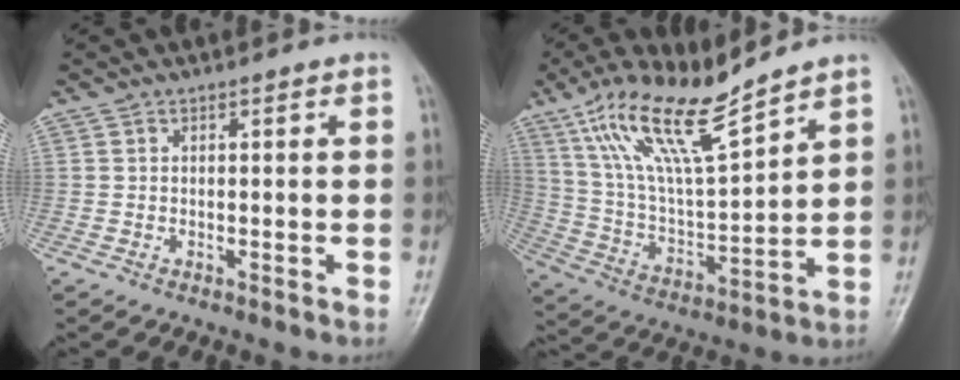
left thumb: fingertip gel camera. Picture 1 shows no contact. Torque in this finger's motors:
{"motor_torque": [0.40, 0.28, 1.19, -1.60, 0.58]}